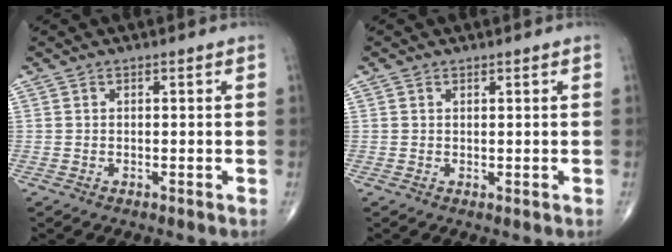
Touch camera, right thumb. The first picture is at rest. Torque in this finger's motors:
{"motor_torque": [-0.22, 0.12, 0.10, 0.08, 0.00]}